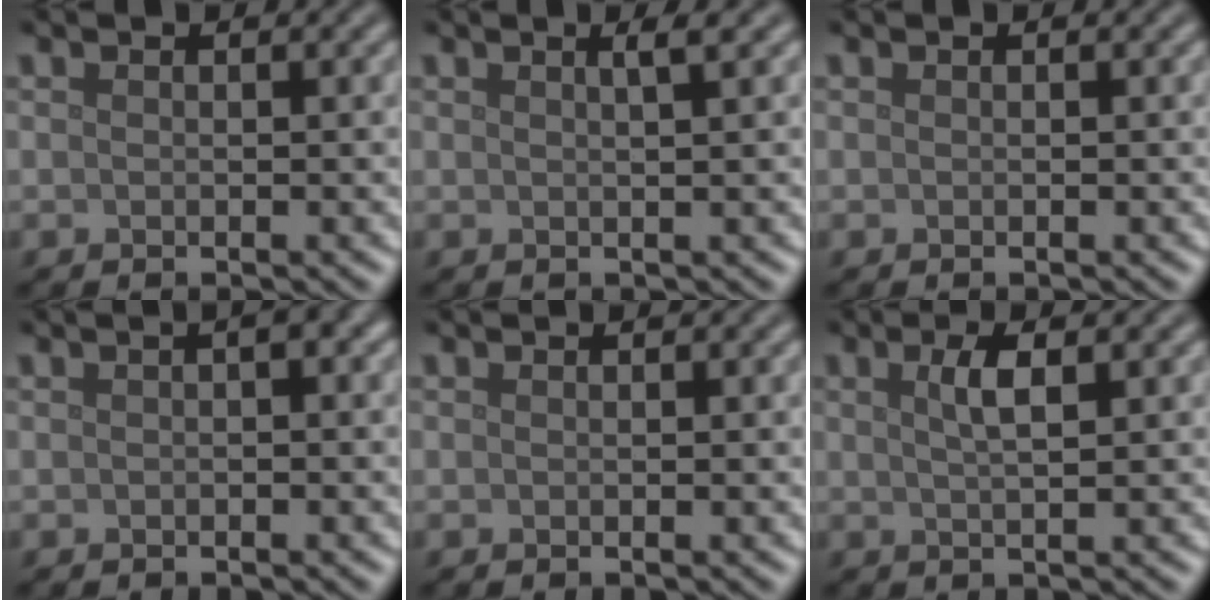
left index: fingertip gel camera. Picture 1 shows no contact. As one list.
[{"total": 1.6, "force": [0.8, 0.4, 1.3], "torque": [-0.015, 0.005, 0.007]}, {"total": 0.0}, {"total": 1.3, "force": [0.3, 0.2, 1.2], "torque": [-0.020, 0.008, 0.004]}, {"total": 0.0}, {"total": 2.4, "force": [0.9, 0.6, 2.1], "torque": [-0.034, 0.006, 0.013]}]